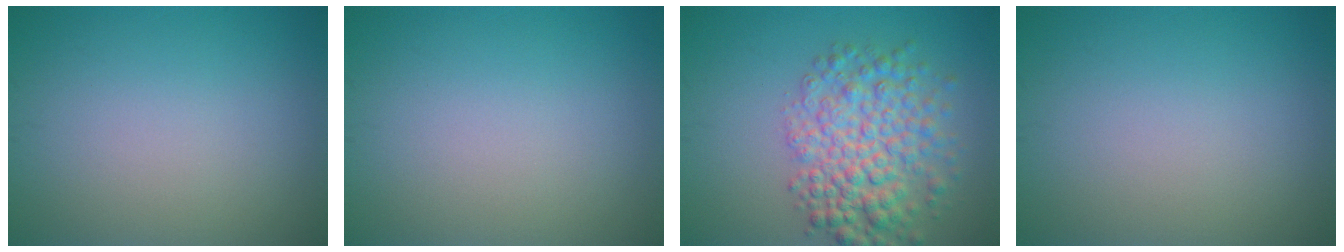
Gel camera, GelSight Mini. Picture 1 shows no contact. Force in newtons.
{"total": 0.0}
{"total": 6.5, "press": 6.5, "slide": 0.2}
{"total": 0.0}